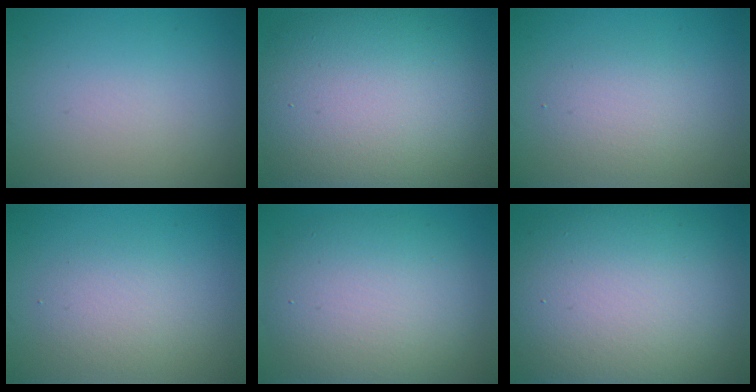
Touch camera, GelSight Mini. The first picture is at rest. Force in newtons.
{"total": 14.9, "press": 14.9, "slide": 0.8}
{"total": 2.6, "press": 2.6, "slide": 0.2}
{"total": 2.4, "press": 2.4, "slide": 0.2}
{"total": 8.5, "press": 8.5, "slide": 0.3}
{"total": 14.9, "press": 14.8, "slide": 0.9}